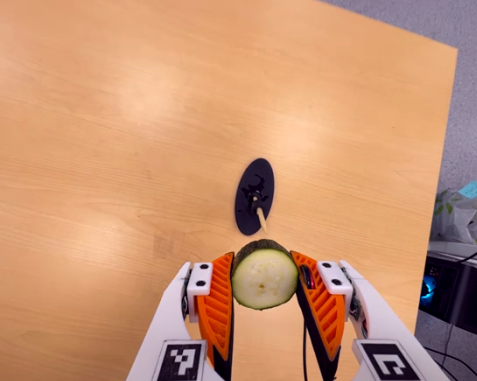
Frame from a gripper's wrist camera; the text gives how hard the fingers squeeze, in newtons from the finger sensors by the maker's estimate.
{"total": 9.2, "left": 8.6, "right": 9.8}